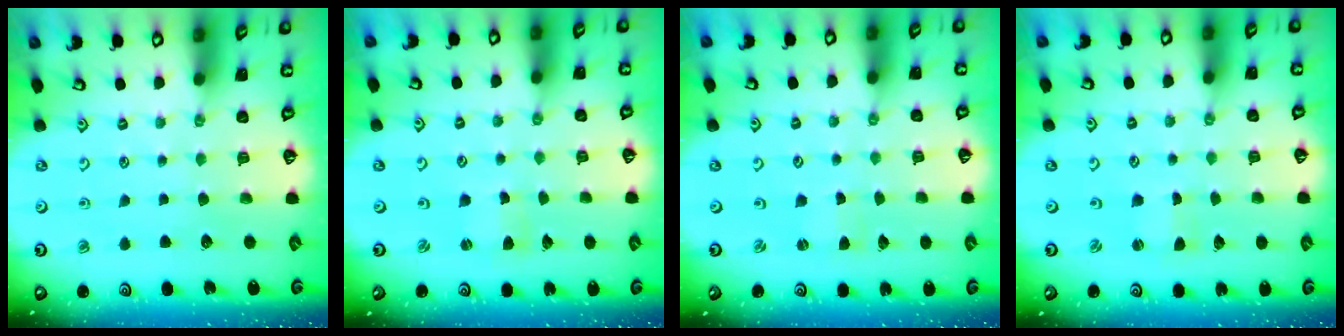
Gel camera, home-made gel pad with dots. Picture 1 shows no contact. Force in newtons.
{"total": 1.2, "press": 1.2, "slide": 0.1}
{"total": 0.5, "press": 0.5, "slide": 0.1}
{"total": 0.9, "press": 0.9, "slide": 0.0}